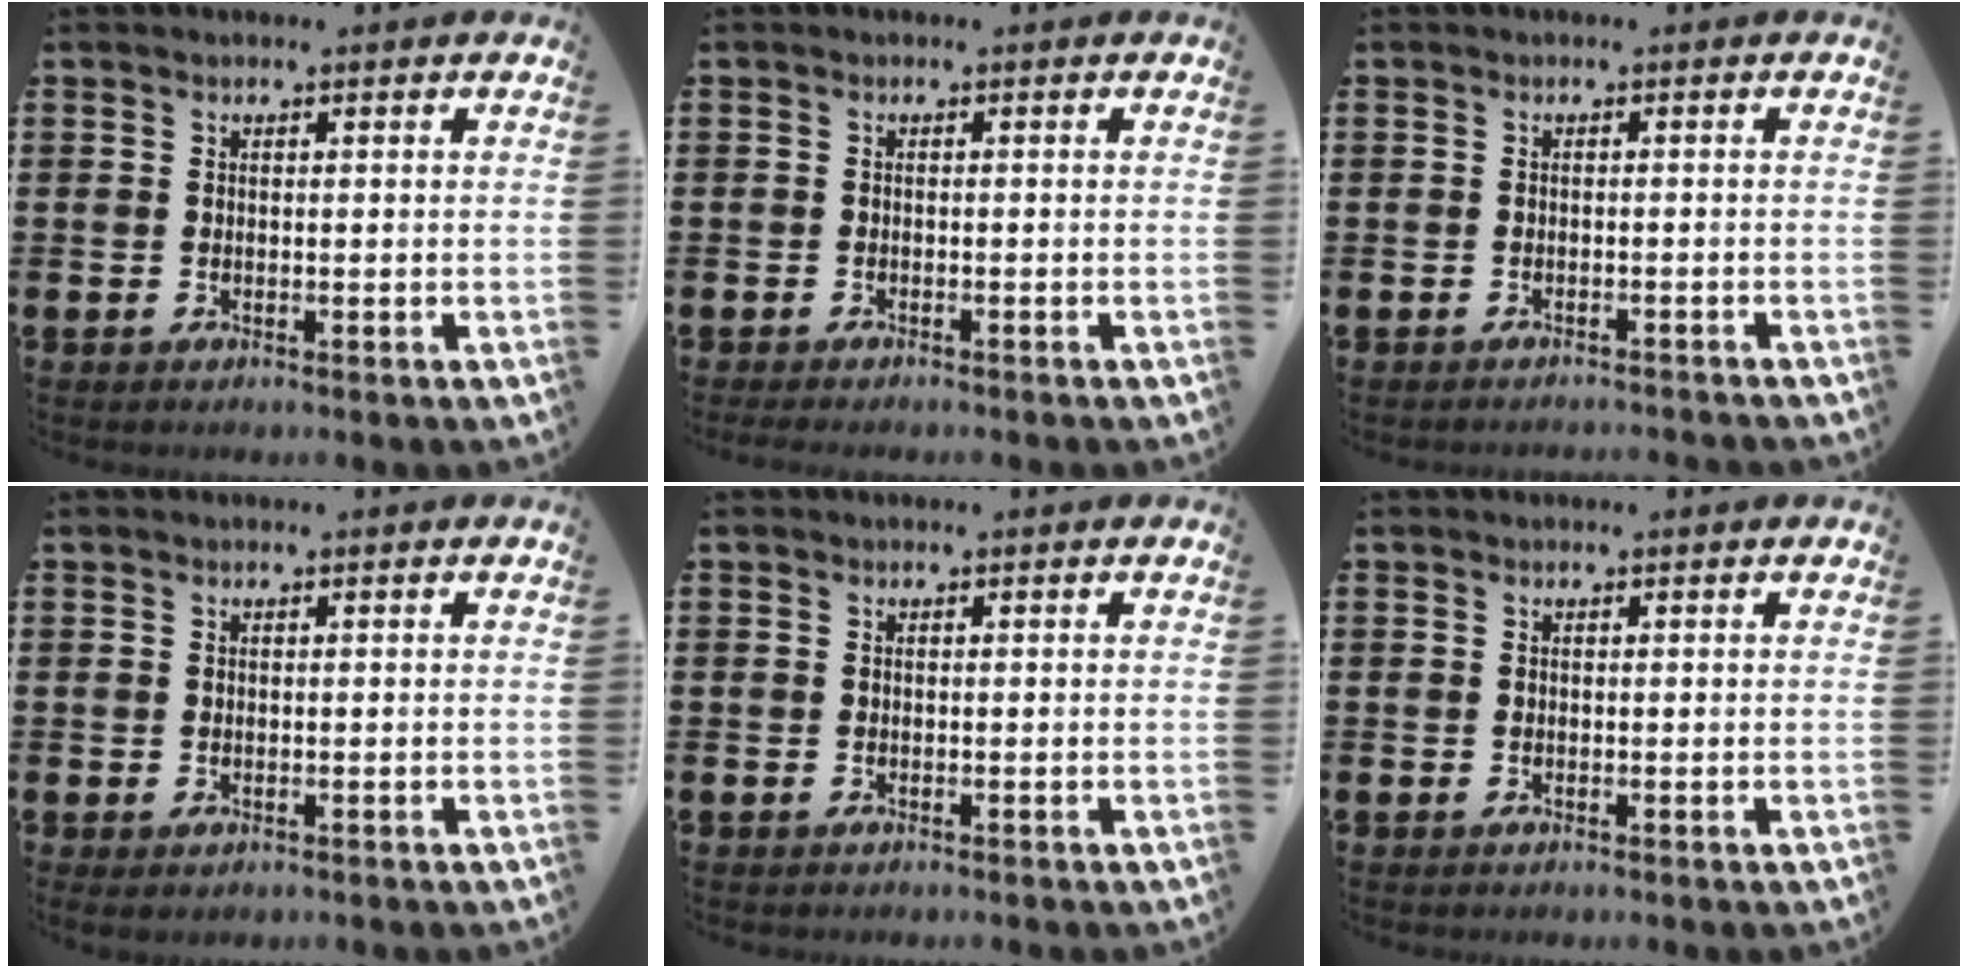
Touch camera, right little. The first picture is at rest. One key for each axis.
{"total": 0.6, "fx": -0.6, "fy": 0.0, "fz": 0.3, "tx": -0.005, "ty": -0.003, "tz": -0.011}
{"total": 0.8, "fx": -0.8, "fy": -0.1, "fz": 0.0, "tx": 0.000, "ty": 0.000, "tz": -0.017}
{"total": 0.0}
{"total": 0.0}
{"total": 0.0}